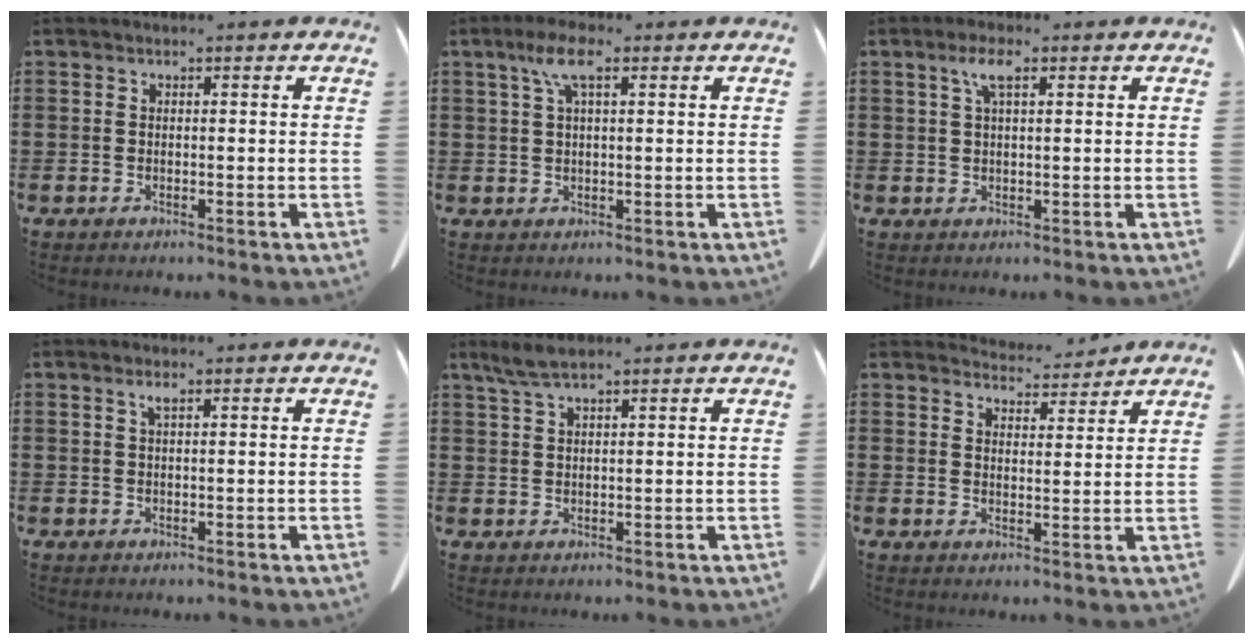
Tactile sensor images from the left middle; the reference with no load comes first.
{"total": 5.4, "force": [2.4, 1.5, 4.5], "torque": [-0.095, 0.010, 0.041]}
{"total": 3.7, "force": [1.7, 1.0, 3.1], "torque": [-0.068, 0.009, 0.026]}
{"total": 1.2, "force": [0.6, 0.2, 1.0], "torque": [-0.022, 0.003, 0.010]}
{"total": 3.0, "force": [2.2, 0.5, 2.1], "torque": [-0.052, -0.002, 0.038]}
{"total": 4.9, "force": [4.8, 0.7, 0.7], "torque": [-0.018, -0.022, 0.087]}